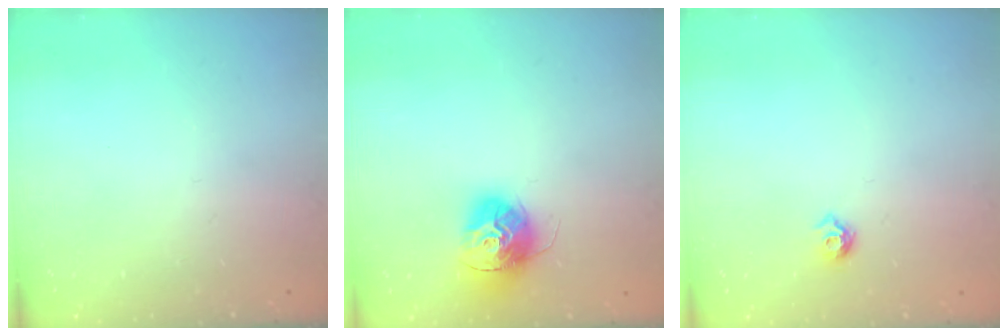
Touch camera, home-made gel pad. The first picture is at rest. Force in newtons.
{"total": 13.7, "press": 13.6, "slide": 1.3}
{"total": 5.1, "press": 5.0, "slide": 0.9}